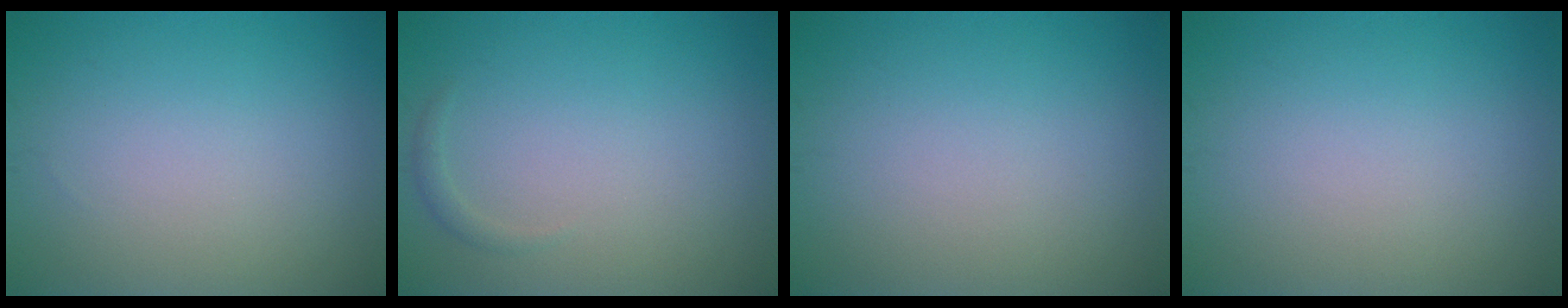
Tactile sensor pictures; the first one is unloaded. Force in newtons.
{"total": 0.7, "press": 0.7, "slide": 0.1}
{"total": 0.0}
{"total": 0.0}